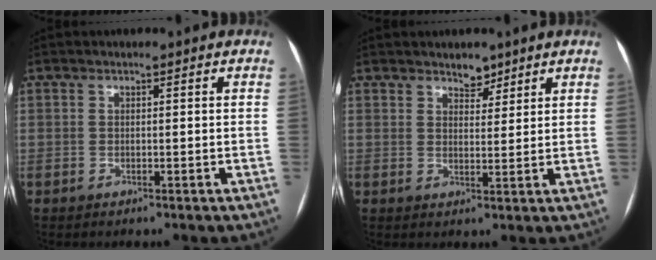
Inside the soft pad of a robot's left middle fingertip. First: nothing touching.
{"total": 2.9, "force": [2.4, 1.4, 0.9], "torque": [-0.011, -0.003, 0.037]}